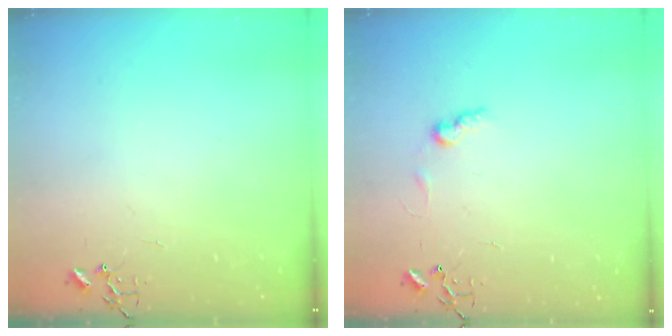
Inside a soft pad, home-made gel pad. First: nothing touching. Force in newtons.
{"total": 7.2, "press": 7.2, "slide": 0.2}